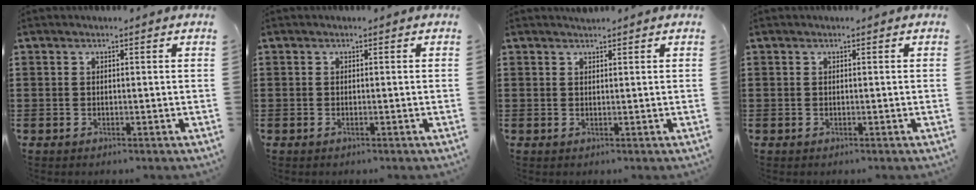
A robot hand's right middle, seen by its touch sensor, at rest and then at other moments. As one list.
[{"total": 0.0}, {"total": 0.8, "force": [0.8, 0.0, -0.1], "torque": [-0.001, -0.003, 0.016]}, {"total": 0.0}]